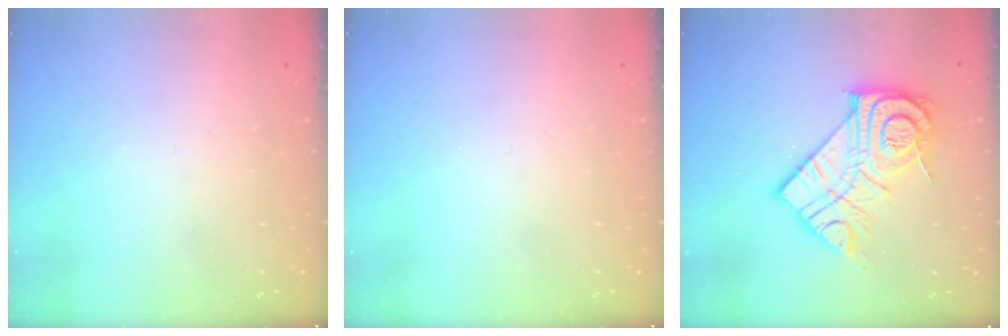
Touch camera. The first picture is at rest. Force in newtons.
{"total": 0.0}
{"total": 17.8, "press": 17.8, "slide": 1.2}